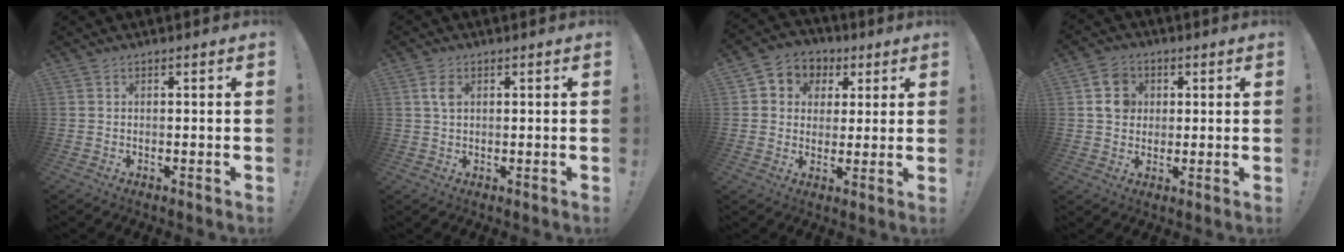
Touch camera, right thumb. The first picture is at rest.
{"total": 3.5, "force": [1.1, 2.1, 2.6], "torque": [-0.041, 0.000, 0.017]}
{"total": 6.6, "force": [0.9, 6.3, 1.8], "torque": [-0.028, -0.001, 0.023]}
{"total": 8.9, "force": [2.4, 7.7, 3.8], "torque": [-0.063, 0.008, 0.053]}